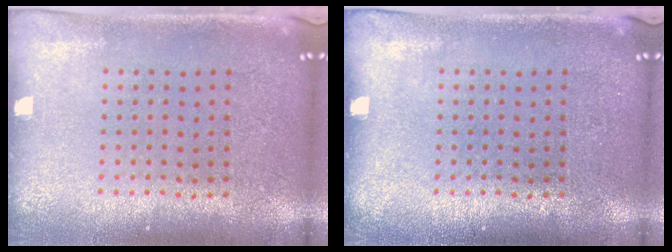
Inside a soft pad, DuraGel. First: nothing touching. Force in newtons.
{"total": 0.0}